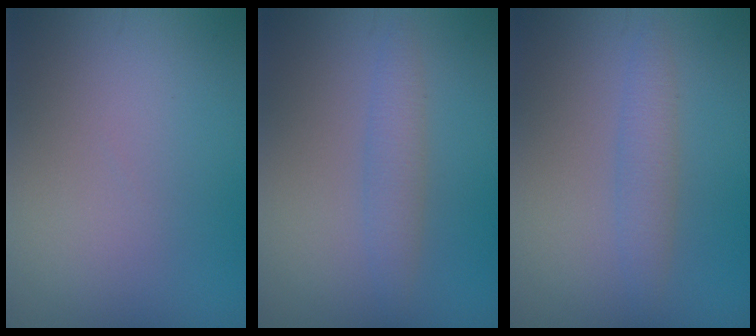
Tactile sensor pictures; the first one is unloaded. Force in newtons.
{"total": 1.9, "press": 1.9, "slide": 0.0}
{"total": 1.9, "press": 1.9, "slide": 0.0}